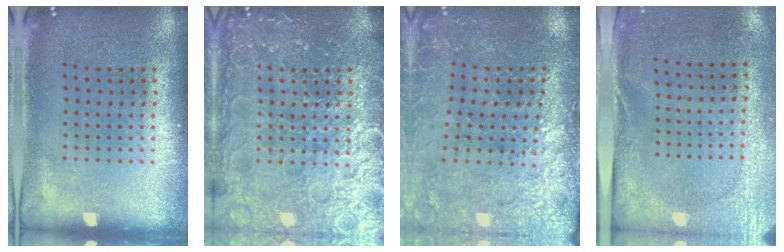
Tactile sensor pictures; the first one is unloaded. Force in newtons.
{"total": 7.0, "press": 7.0, "slide": 1.0}
{"total": 2.9, "press": 2.9, "slide": 0.3}
{"total": 2.7, "press": 2.1, "slide": 1.6}